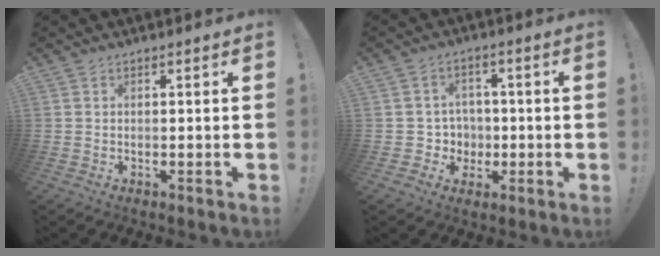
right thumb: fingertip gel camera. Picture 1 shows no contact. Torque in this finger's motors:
{"motor_torque": [0.26, -0.24, -0.08, 0.13, 0.03]}